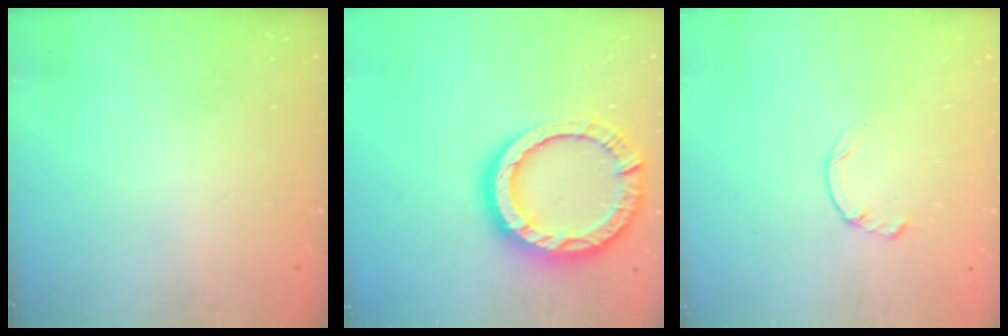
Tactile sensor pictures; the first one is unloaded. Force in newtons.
{"total": 15.9, "press": 15.8, "slide": 1.6}
{"total": 0.5, "press": 0.4, "slide": 0.3}